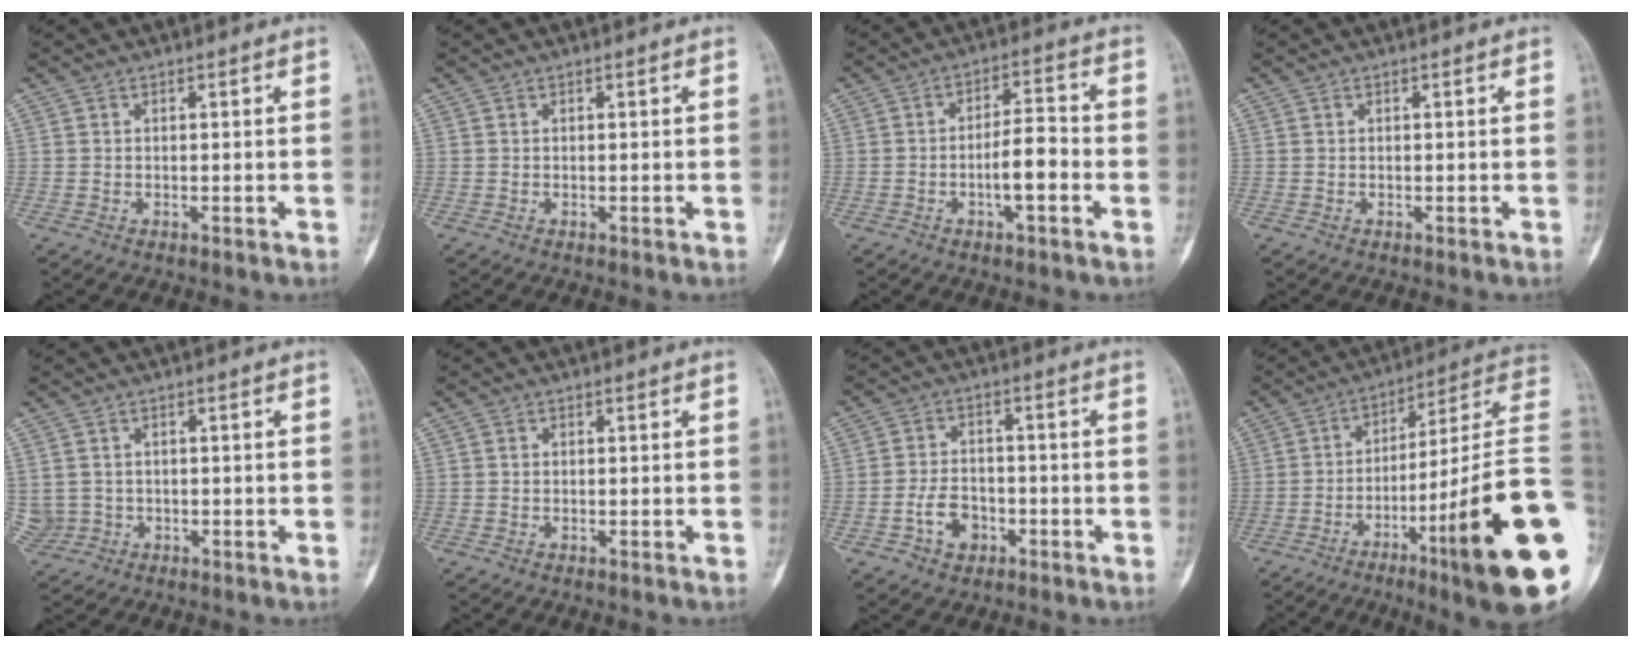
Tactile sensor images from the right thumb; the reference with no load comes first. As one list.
[{"total": 0.0}, {"total": 7.5, "force": [-2.1, 2.3, 6.9], "torque": [-0.107, 0.021, -0.039]}, {"total": 0.0}, {"total": 4.2, "force": [-0.1, 4.0, 1.3], "torque": [-0.028, 0.010, 0.011]}, {"total": 0.6, "force": [0.1, 0.5, 0.3], "torque": [0.001, 0.002, -0.001]}, {"total": 6.5, "force": [-2.7, 4.8, 3.5], "torque": [-0.045, 0.024, -0.043]}, {"total": 27.2, "force": [-8.2, 2.5, 25.9], "torque": [-0.318, 0.031, -0.126]}]